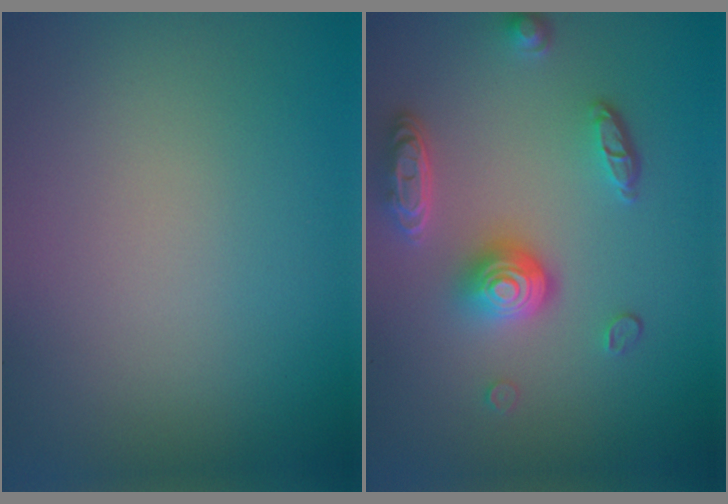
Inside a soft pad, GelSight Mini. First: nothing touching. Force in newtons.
{"total": 5.1, "press": 3.7, "slide": 3.5}